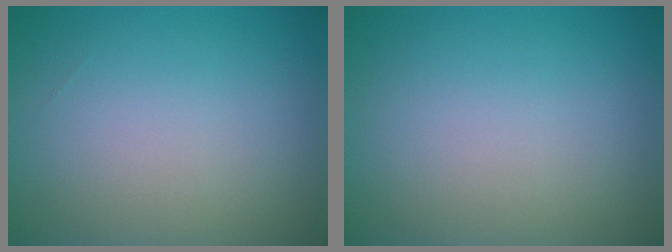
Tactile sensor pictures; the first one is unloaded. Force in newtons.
{"total": 0.0}